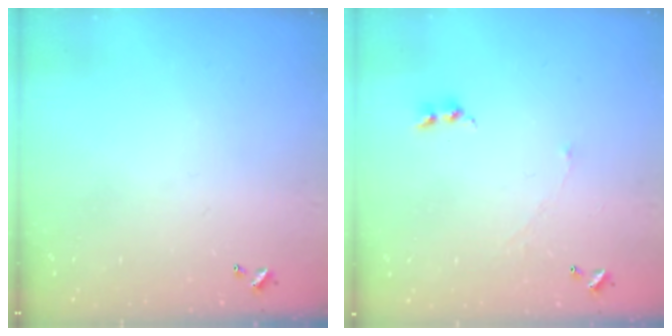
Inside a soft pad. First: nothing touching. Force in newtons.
{"total": 2.0, "press": 1.9, "slide": 0.7}